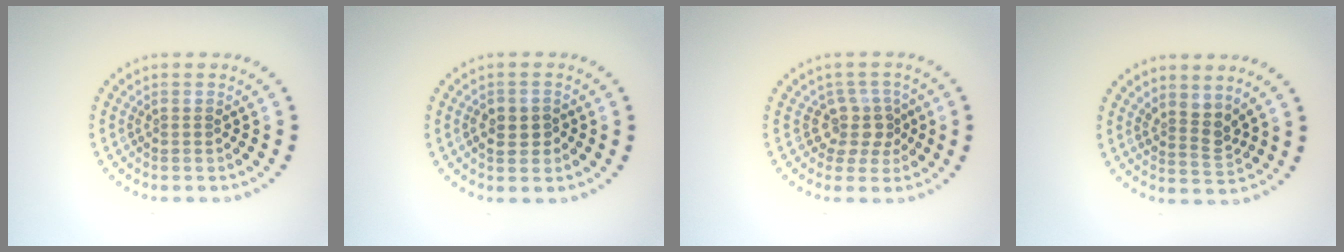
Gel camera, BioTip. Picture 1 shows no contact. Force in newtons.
{"total": 2.4, "press": 2.4, "slide": 0.5}
{"total": 2.8, "press": 2.1, "slide": 1.8}
{"total": 2.2, "press": 1.7, "slide": 1.3}